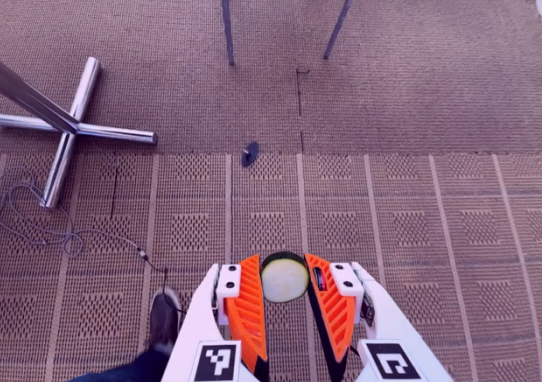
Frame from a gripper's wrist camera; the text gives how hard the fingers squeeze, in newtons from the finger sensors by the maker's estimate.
{"total": 7.6, "left": 7.6, "right": 7.7}